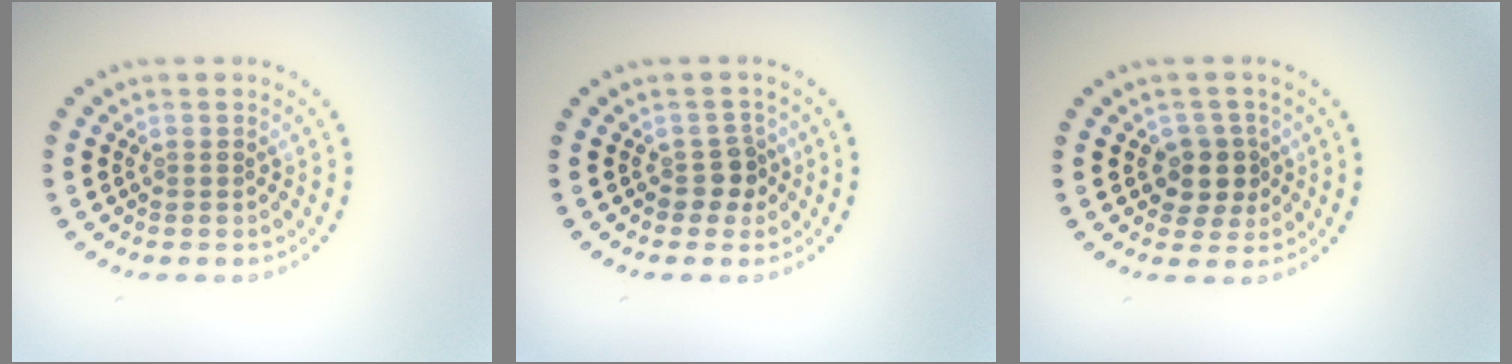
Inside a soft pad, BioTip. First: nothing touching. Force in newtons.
{"total": 2.0, "press": 1.7, "slide": 1.1}
{"total": 2.6, "press": 2.3, "slide": 1.2}